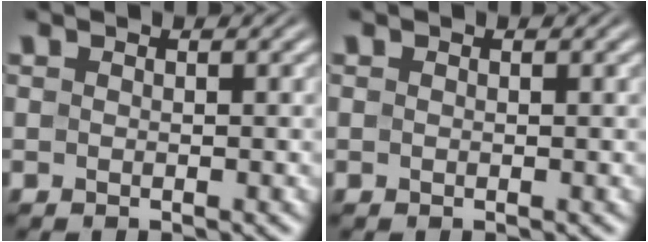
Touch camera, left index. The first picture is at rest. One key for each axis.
{"total": 0.0}